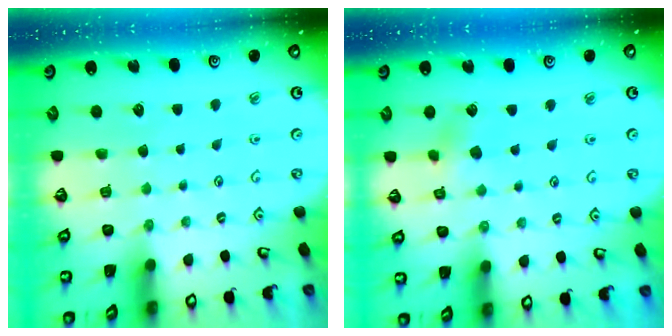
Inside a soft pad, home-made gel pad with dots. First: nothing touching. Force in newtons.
{"total": 4.9, "press": 4.9, "slide": 0.4}